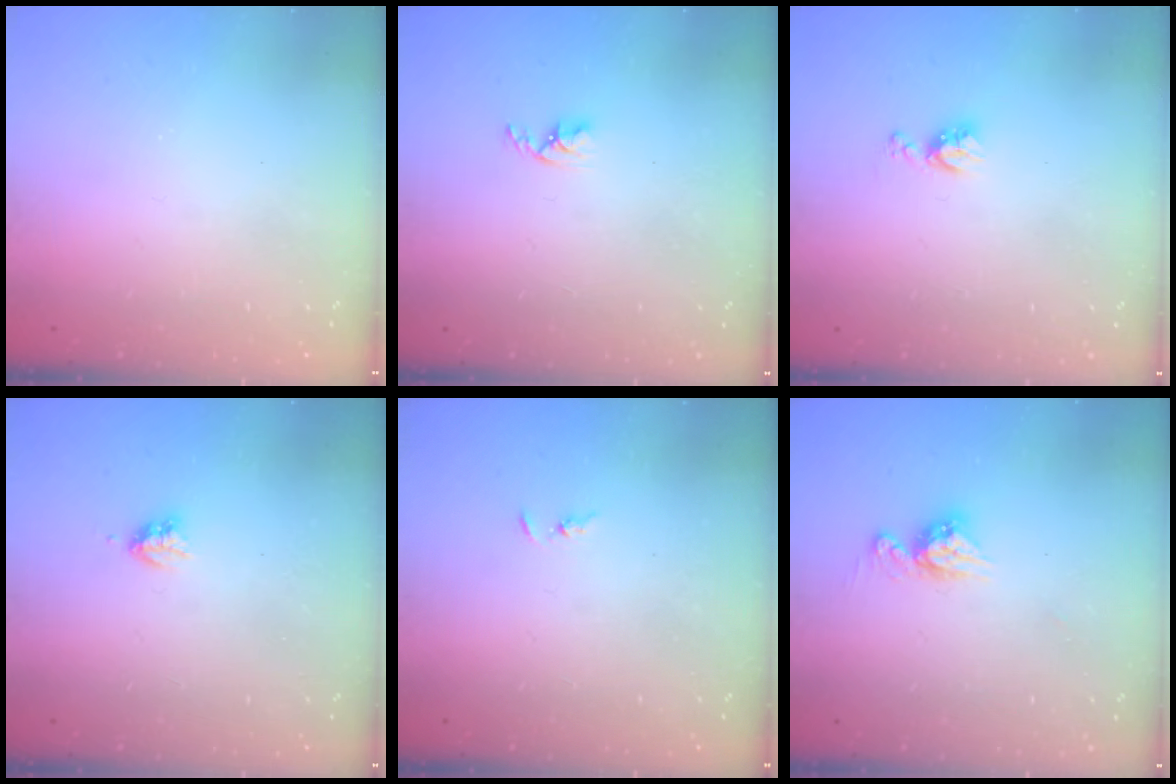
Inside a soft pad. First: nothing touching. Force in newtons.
{"total": 2.7, "press": 2.7, "slide": 0.5}
{"total": 5.2, "press": 5.1, "slide": 0.6}
{"total": 2.9, "press": 2.9, "slide": 0.5}
{"total": 1.3, "press": 1.2, "slide": 0.3}
{"total": 8.5, "press": 8.4, "slide": 0.8}